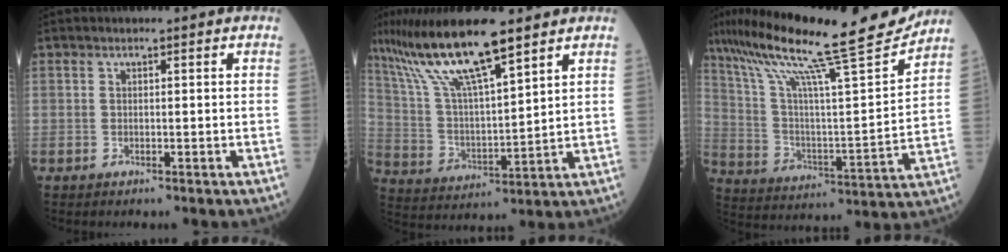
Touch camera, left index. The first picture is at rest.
{"total": 14.9, "force": [11.0, 1.4, 10.0], "torque": [-0.203, 0.010, 0.210]}
{"total": 23.5, "force": [19.4, 0.3, 13.2], "torque": [-0.236, -0.004, 0.312]}